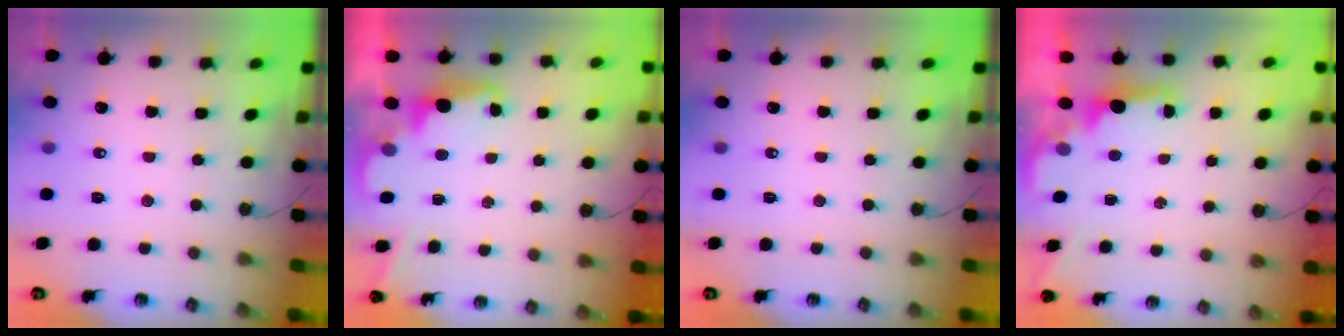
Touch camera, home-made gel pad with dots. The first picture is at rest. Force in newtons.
{"total": 2.4, "press": 2.3, "slide": 0.5}
{"total": 0.0}
{"total": 1.6, "press": 1.4, "slide": 0.8}